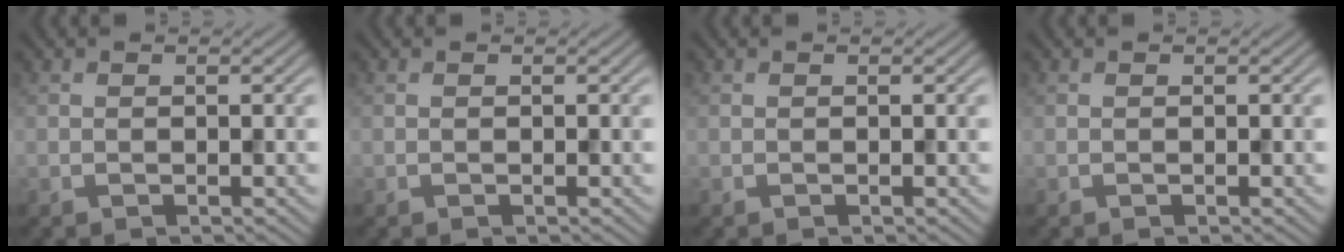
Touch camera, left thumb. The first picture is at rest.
{"total": 0.0}
{"total": 0.0}
{"total": 0.0}